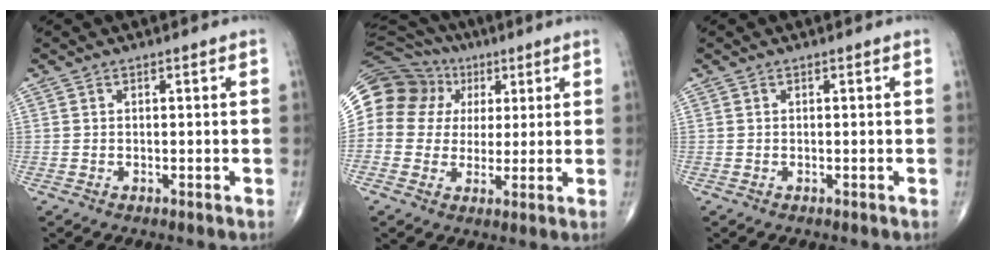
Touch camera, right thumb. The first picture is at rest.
{"total": 21.8, "force": [6.5, 19.0, 8.5], "torque": [-0.201, 0.069, 0.127]}
{"total": 0.0}